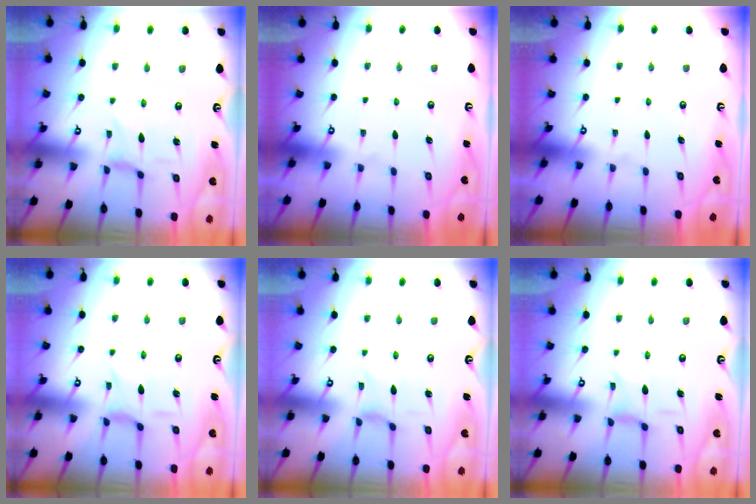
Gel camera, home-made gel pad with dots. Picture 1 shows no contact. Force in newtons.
{"total": 0.0}
{"total": 0.0}
{"total": 2.9, "press": 2.8, "slide": 0.7}
{"total": 0.0}
{"total": 2.7, "press": 2.6, "slide": 0.6}